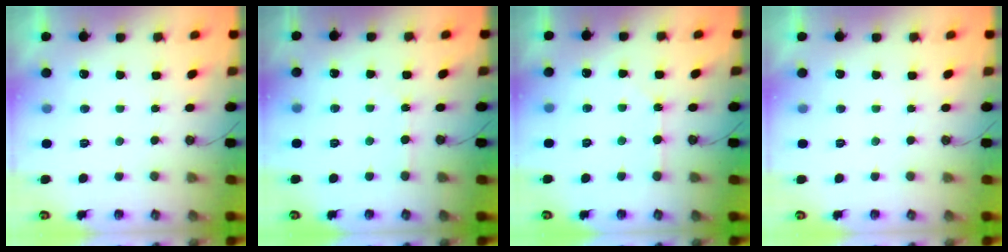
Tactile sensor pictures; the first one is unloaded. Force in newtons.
{"total": 2.5, "press": 2.5, "slide": 0.4}
{"total": 2.5, "press": 2.5, "slide": 0.3}
{"total": 0.0}